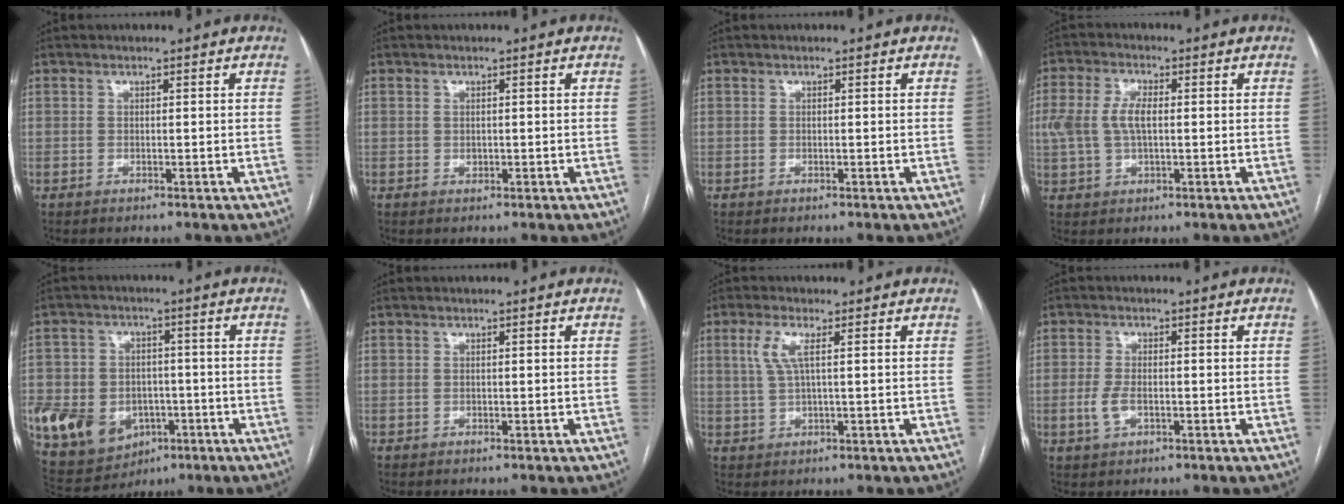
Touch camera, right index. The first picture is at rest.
{"total": 0.7, "force": [-0.1, 0.6, 0.4], "torque": [-0.010, -0.004, 0.000]}
{"total": 0.0}
{"total": 6.8, "force": [0.4, 3.4, 5.9], "torque": [-0.141, 0.018, 0.011]}
{"total": 17.3, "force": [-5.6, 13.5, 9.1], "torque": [-0.219, 0.010, -0.074]}
{"total": 0.0}
{"total": 3.9, "force": [1.3, 0.6, 3.7], "torque": [-0.086, 0.008, 0.030]}
{"total": 3.4, "force": [-0.9, 1.6, 2.9], "torque": [-0.065, 0.000, -0.016]}